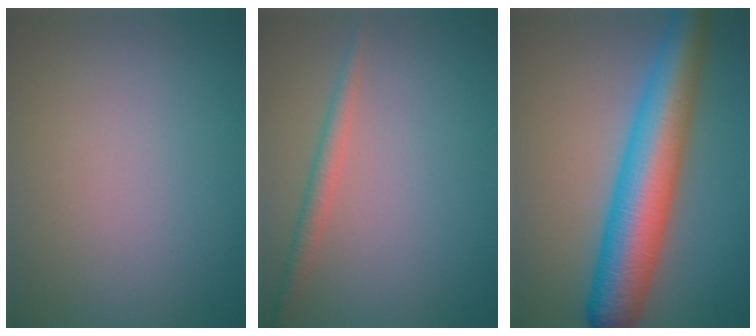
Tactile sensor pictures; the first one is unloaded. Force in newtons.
{"total": 1.8, "press": 1.8, "slide": 0.1}
{"total": 9.4, "press": 9.4, "slide": 0.2}